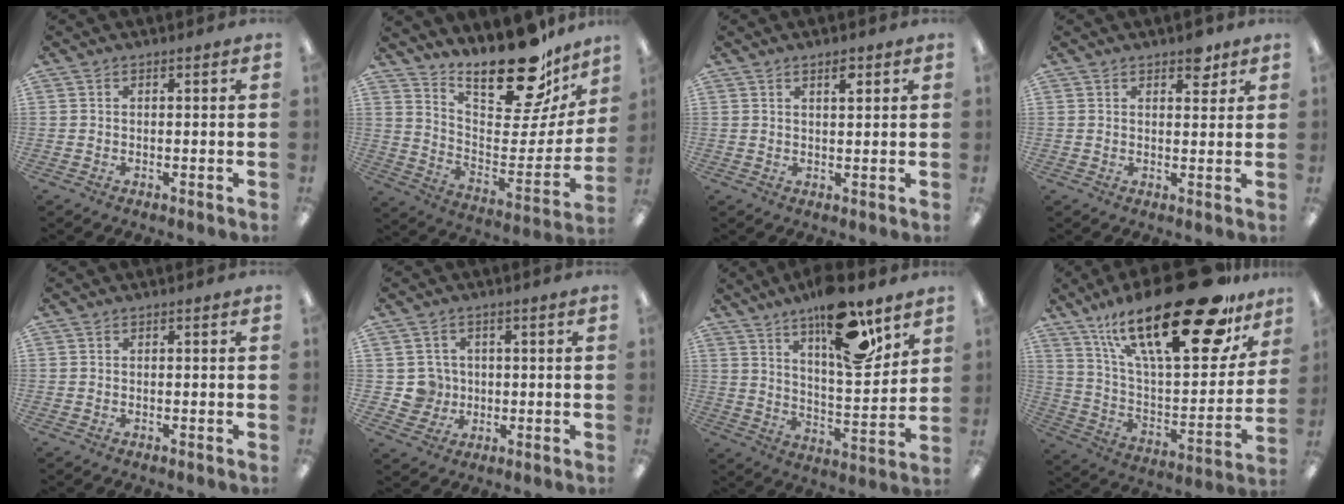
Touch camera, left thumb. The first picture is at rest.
{"total": 22.2, "force": [19.0, 6.5, 9.4], "torque": [-0.132, -0.152, 0.321]}
{"total": 2.8, "force": [2.0, 0.8, 1.9], "torque": [-0.026, -0.005, 0.031]}
{"total": 4.4, "force": [3.2, 2.2, 2.2], "torque": [-0.010, -0.015, 0.050]}
{"total": 0.0}
{"total": 5.4, "force": [0.6, 5.4, 0.4], "torque": [-0.009, 0.005, 0.014]}
{"total": 20.0, "force": [12.9, 7.4, 13.4], "torque": [-0.194, -0.077, 0.209]}
{"total": 32.4, "force": [19.7, 10.8, 23.3], "torque": [-0.378, -0.115, 0.325]}